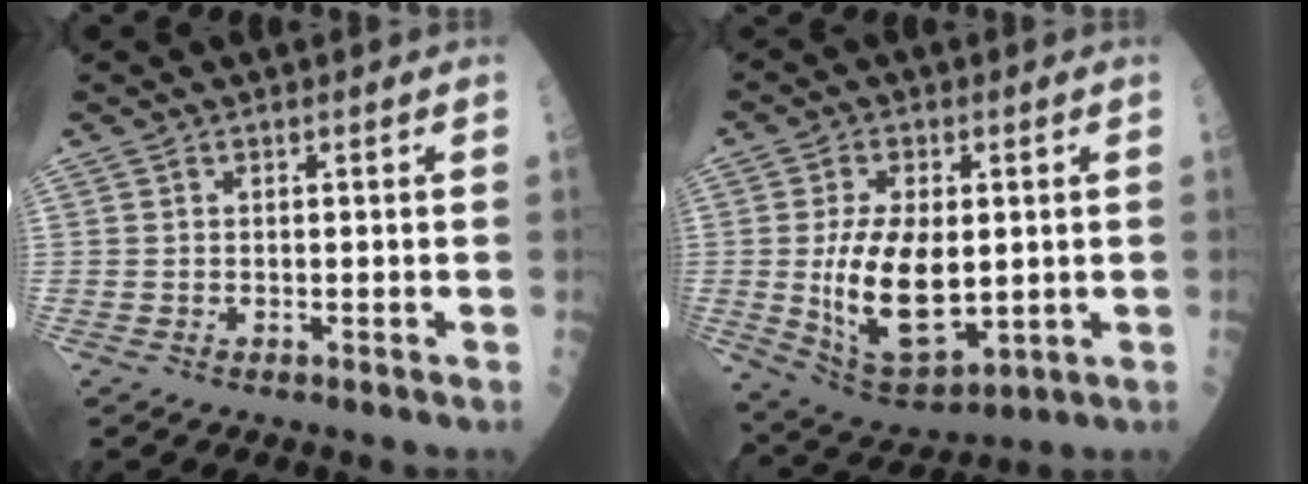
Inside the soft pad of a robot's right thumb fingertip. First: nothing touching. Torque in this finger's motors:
{"motor_torque": [-0.51, 1.21, 0.99, 0.55, 0.33]}